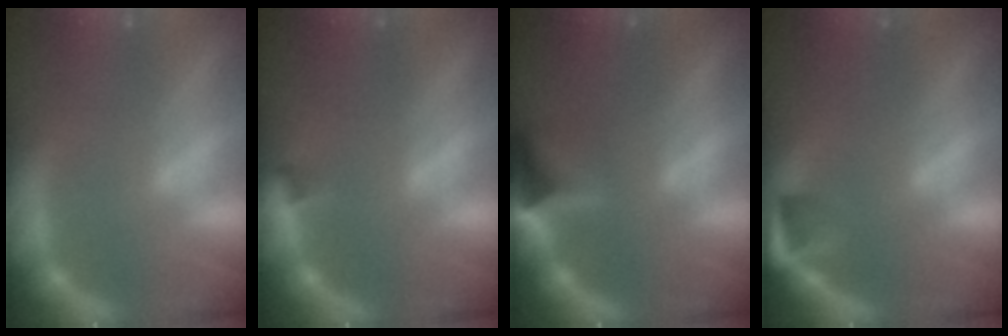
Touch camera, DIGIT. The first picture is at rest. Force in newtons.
{"total": 0.9}
{"total": 5.4}
{"total": 2.4}